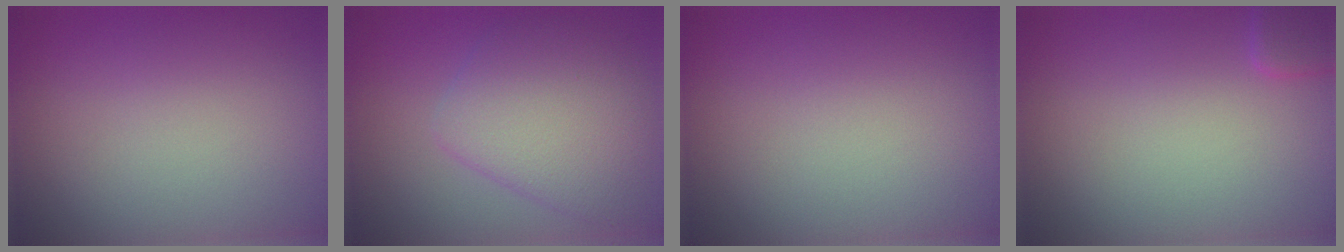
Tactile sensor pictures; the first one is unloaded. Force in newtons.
{"total": 5.5, "press": 5.5, "slide": 0.1}
{"total": 0.0}
{"total": 1.6, "press": 1.6, "slide": 0.1}